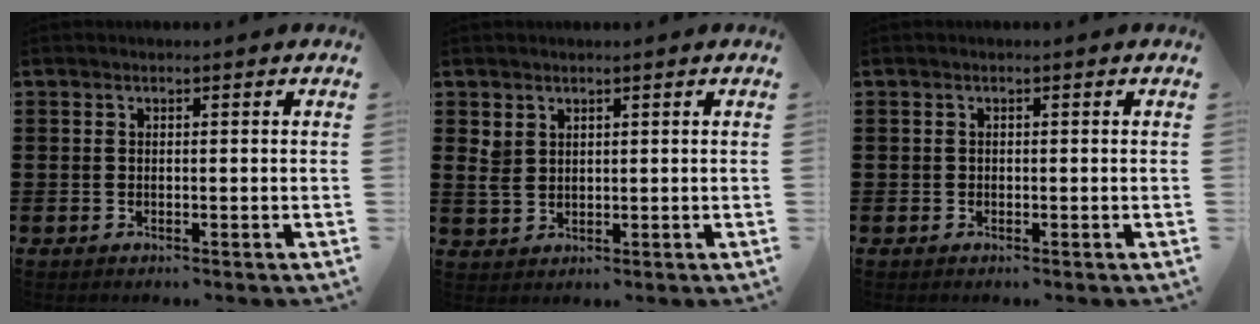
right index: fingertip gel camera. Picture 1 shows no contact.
{"total": 2.4, "force": [1.4, 1.7, 0.9], "torque": [-0.023, 0.005, 0.028]}
{"total": 0.0}